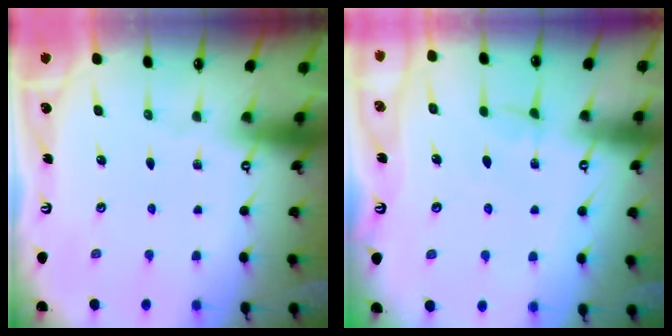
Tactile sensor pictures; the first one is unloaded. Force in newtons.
{"total": 2.8, "press": 2.7, "slide": 0.4}